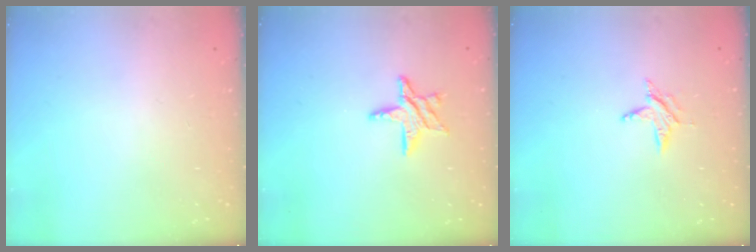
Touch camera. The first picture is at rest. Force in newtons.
{"total": 8.8, "press": 8.8, "slide": 1.0}
{"total": 4.9, "press": 4.9, "slide": 0.5}